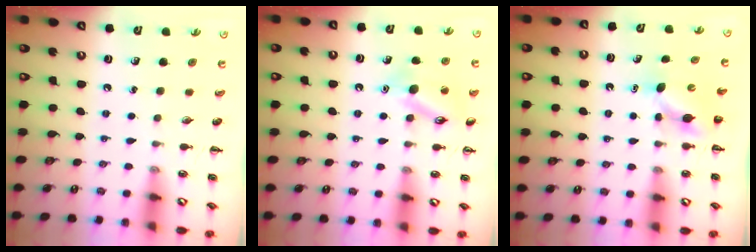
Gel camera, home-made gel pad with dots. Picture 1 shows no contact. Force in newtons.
{"total": 12.5, "press": 12.5, "slide": 1.1}
{"total": 4.0, "press": 3.9, "slide": 1.1}